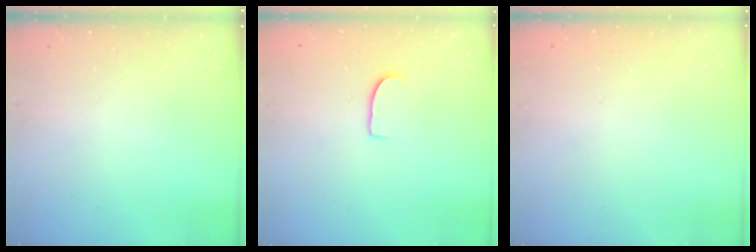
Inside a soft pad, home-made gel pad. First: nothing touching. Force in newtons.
{"total": 5.8, "press": 5.8, "slide": 0.5}
{"total": 0.7, "press": 0.6, "slide": 0.3}